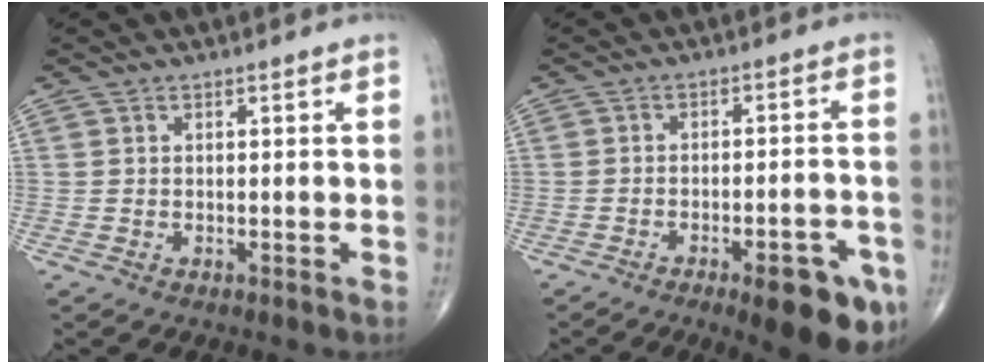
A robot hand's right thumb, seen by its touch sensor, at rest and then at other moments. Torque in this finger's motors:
{"motor_torque": [1.70, 1.82, 0.74, -0.83, 0.30]}